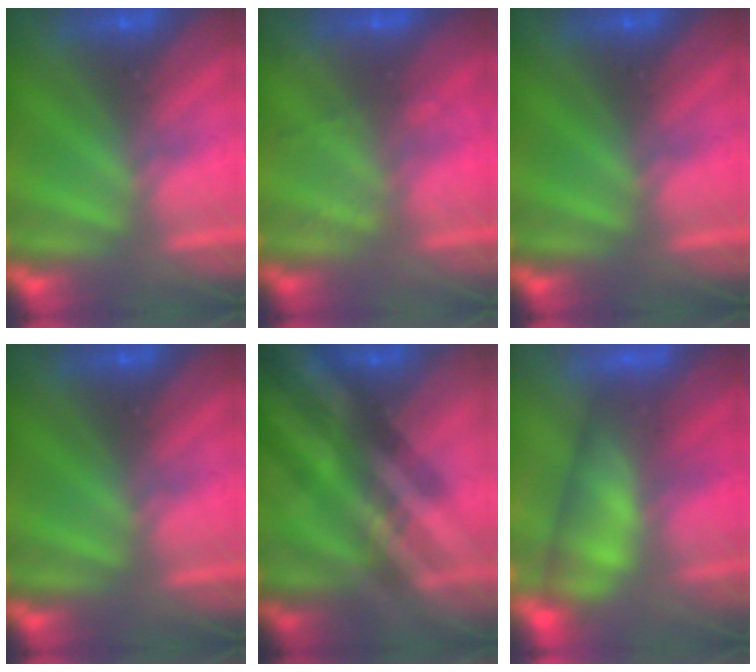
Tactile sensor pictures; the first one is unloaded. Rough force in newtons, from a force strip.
{"total": 2.0}
{"total": 0.0}
{"total": 0.0}
{"total": 8.5}
{"total": 4.5}